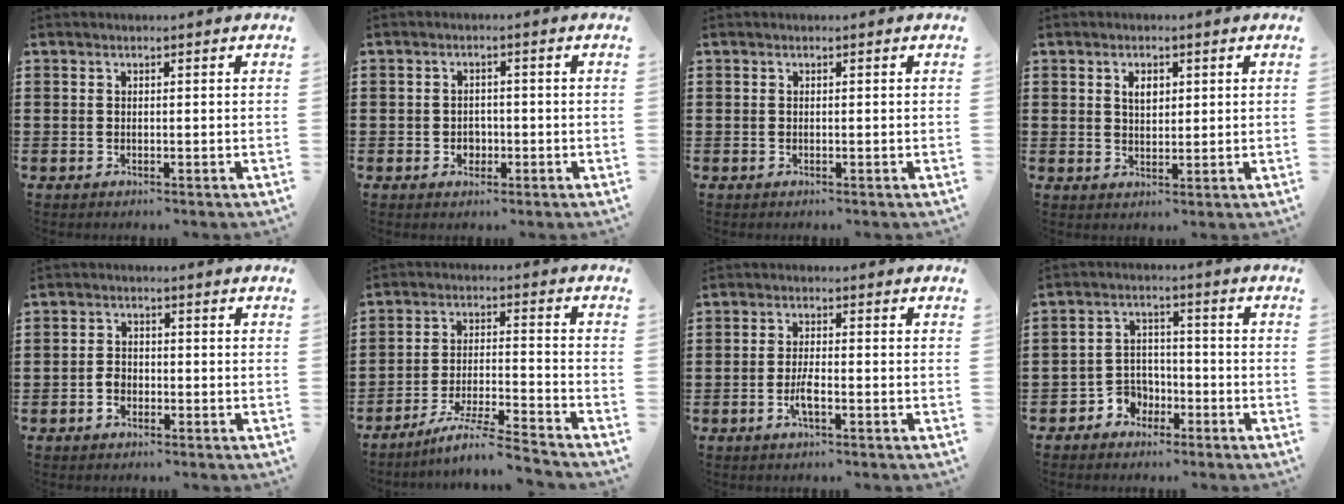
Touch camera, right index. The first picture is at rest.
{"total": 2.1, "force": [-0.6, 1.8, 0.8], "torque": [-0.019, 0.004, -0.014]}
{"total": 0.0}
{"total": 2.6, "force": [1.0, 1.6, 1.8], "torque": [-0.033, 0.005, 0.015]}
{"total": 2.4, "force": [-1.0, 1.8, 1.3], "torque": [-0.028, 0.003, -0.021]}
{"total": 7.4, "force": [-6.6, -0.5, 3.3], "torque": [-0.070, -0.012, -0.130]}
{"total": 3.0, "force": [-1.3, 0.5, 2.7], "torque": [-0.053, -0.002, -0.026]}
{"total": 4.1, "force": [-2.5, 3.1, 0.6], "torque": [-0.022, 0.011, -0.051]}